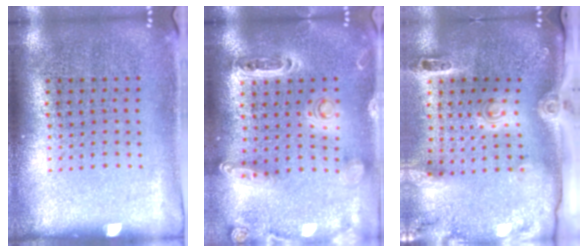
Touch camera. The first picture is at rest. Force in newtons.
{"total": 1.2, "press": 1.2, "slide": 0.3}
{"total": 3.2, "press": 2.1, "slide": 2.4}